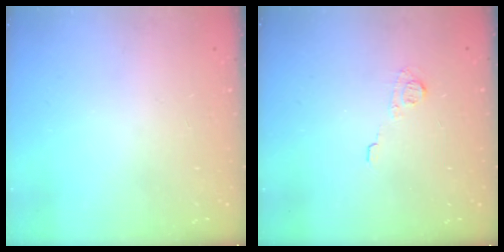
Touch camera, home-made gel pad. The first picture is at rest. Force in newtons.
{"total": 5.5, "press": 5.5, "slide": 0.3}